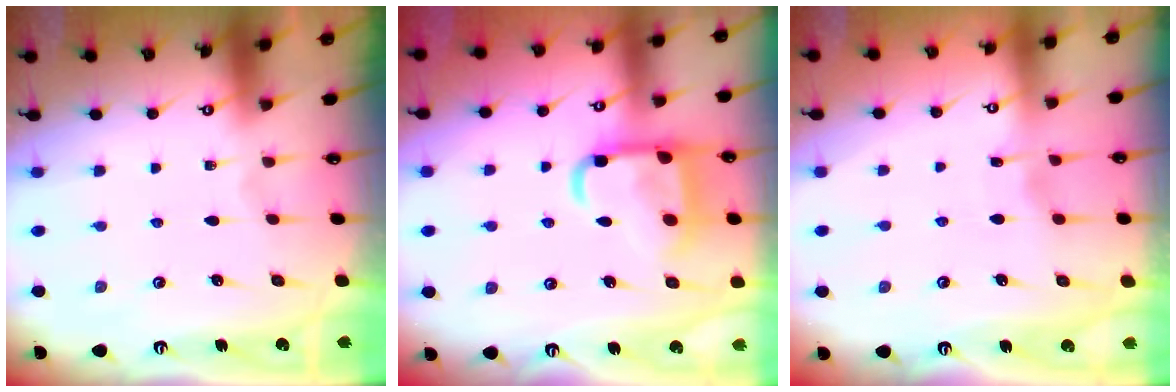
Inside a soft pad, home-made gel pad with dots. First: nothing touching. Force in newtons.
{"total": 14.5, "press": 14.5, "slide": 1.4}
{"total": 3.4, "press": 3.4, "slide": 0.5}